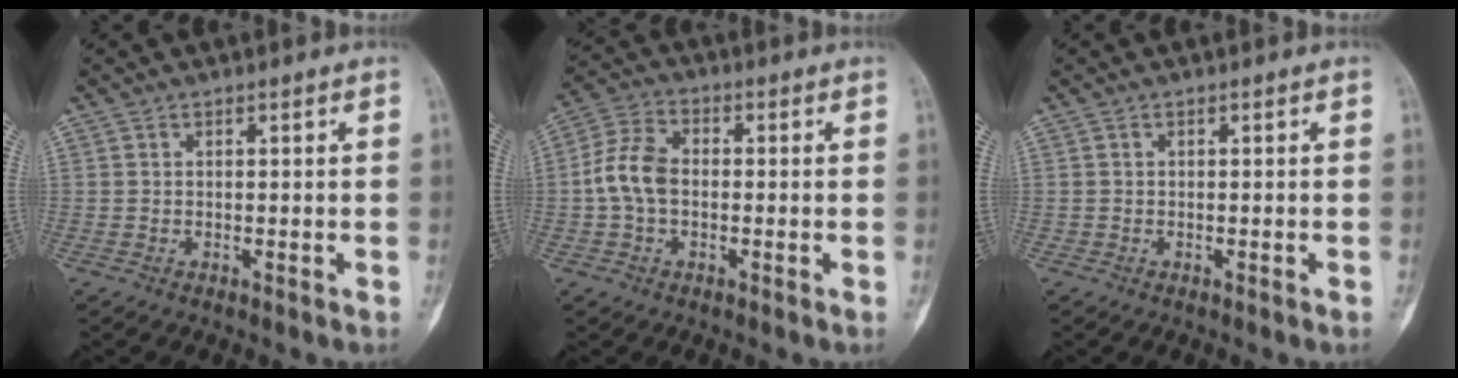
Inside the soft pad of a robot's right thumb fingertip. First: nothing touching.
{"total": 7.9, "force": [-0.7, 5.3, 5.8], "torque": [-0.114, 0.023, -0.022]}
{"total": 0.0}